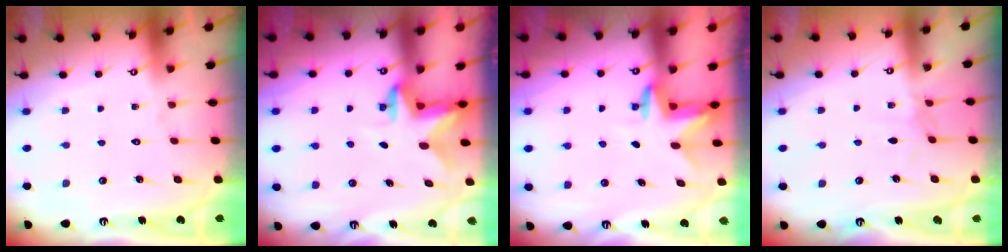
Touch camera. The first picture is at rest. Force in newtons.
{"total": 2.8, "press": 2.8, "slide": 0.6}
{"total": 3.3, "press": 3.3, "slide": 0.3}
{"total": 1.5, "press": 1.5, "slide": 0.4}